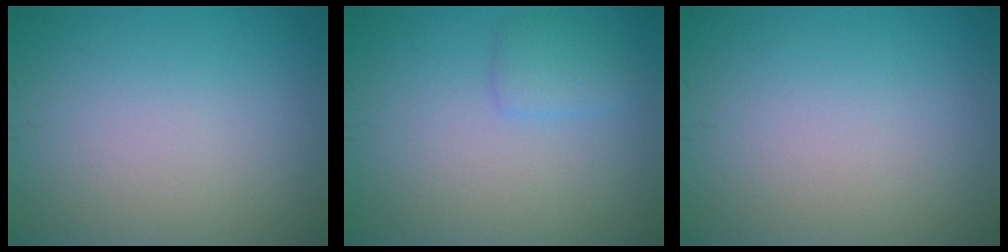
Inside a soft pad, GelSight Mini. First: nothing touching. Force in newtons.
{"total": 1.6, "press": 1.6, "slide": 0.1}
{"total": 0.0}